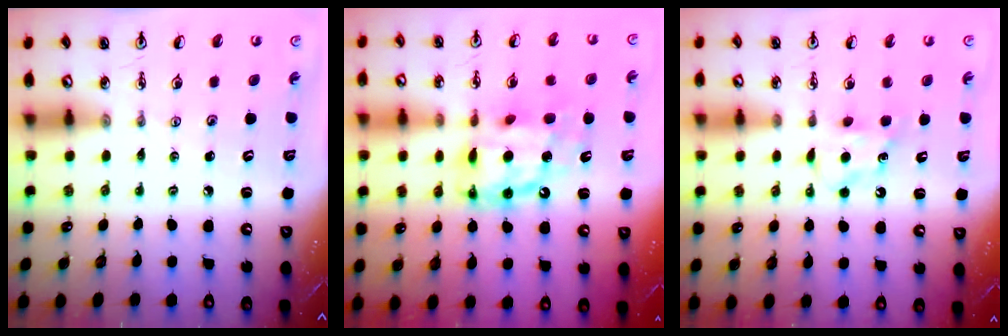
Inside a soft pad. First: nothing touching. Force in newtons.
{"total": 13.1, "press": 13.0, "slide": 1.1}
{"total": 5.8, "press": 5.8, "slide": 0.6}